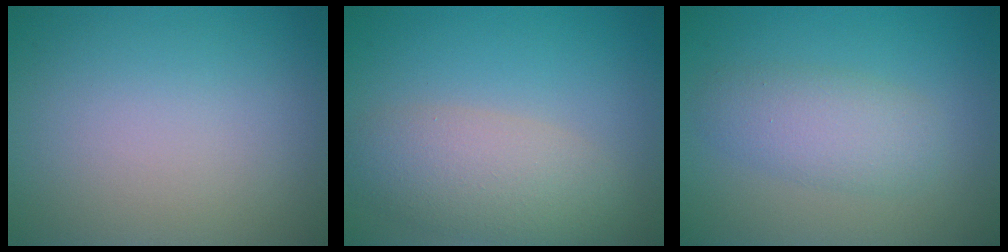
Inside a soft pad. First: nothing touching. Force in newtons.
{"total": 4.9, "press": 4.9, "slide": 0.5}
{"total": 3.3, "press": 3.3, "slide": 0.1}